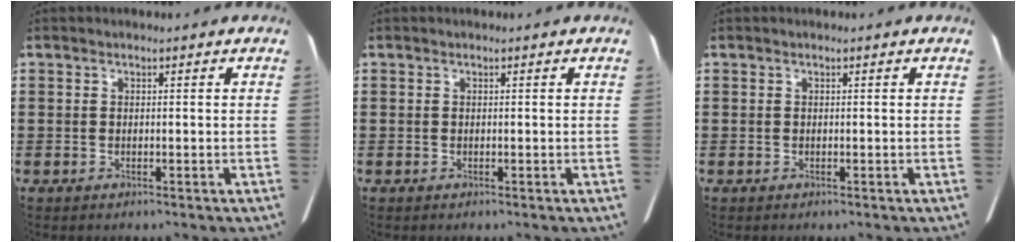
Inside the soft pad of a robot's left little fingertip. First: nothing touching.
{"total": 0.0}
{"total": 0.0}